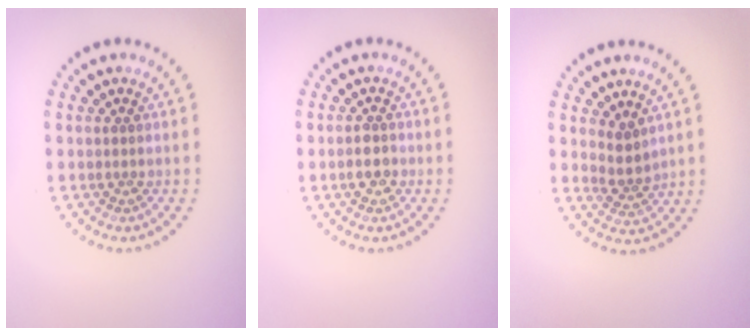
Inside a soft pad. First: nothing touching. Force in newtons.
{"total": 1.7, "press": 1.7, "slide": 0.2}
{"total": 2.0, "press": 1.5, "slide": 1.4}